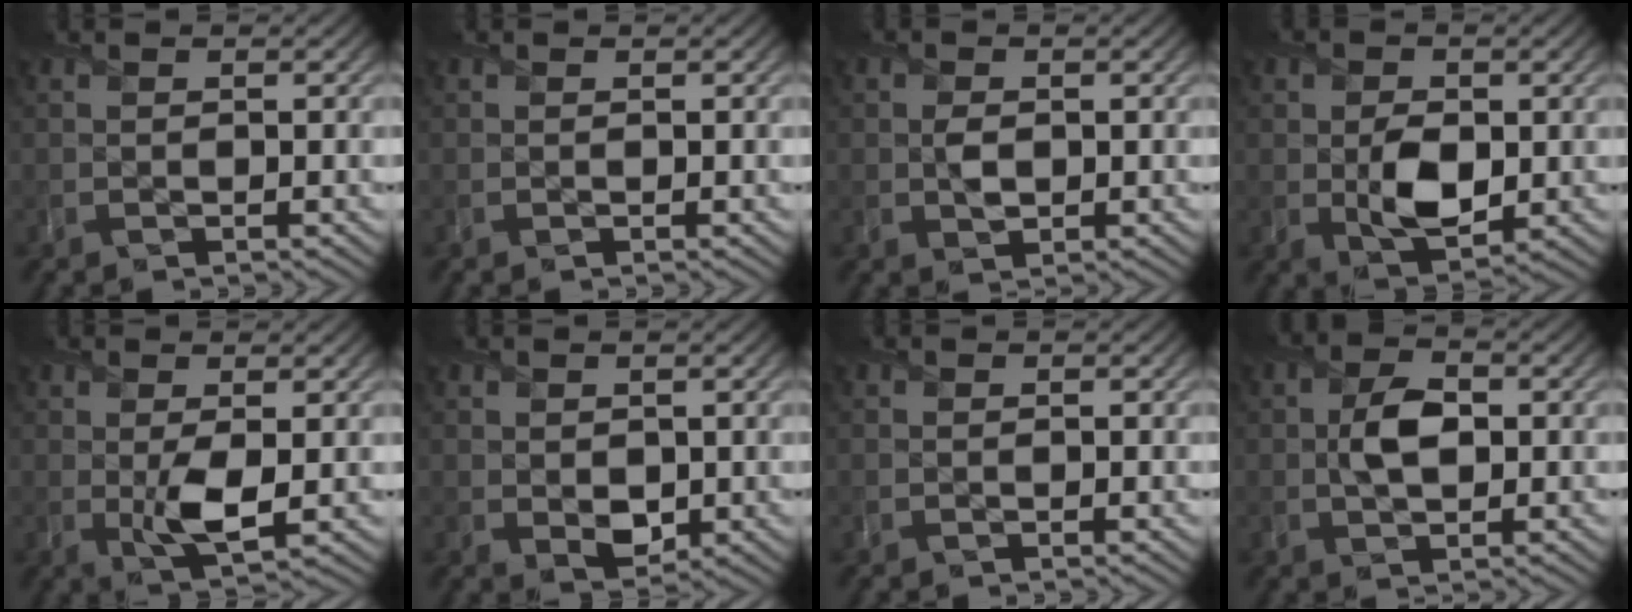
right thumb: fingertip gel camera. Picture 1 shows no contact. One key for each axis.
{"total": 0.0}
{"total": 2.1, "fx": 0.0, "fy": 1.6, "fz": 1.4, "tx": -0.030, "ty": -0.005, "tz": -0.002}
{"total": 5.7, "fx": -0.4, "fy": 3.9, "fz": 4.2, "tx": -0.082, "ty": -0.015, "tz": -0.005}
{"total": 4.3, "fx": -0.1, "fy": 1.9, "fz": 3.8, "tx": -0.081, "ty": -0.010, "tz": 0.000}
{"total": 2.8, "fx": 0.3, "fy": 2.2, "fz": 1.8, "tx": -0.039, "ty": -0.011, "tz": 0.008}
{"total": 0.0}
{"total": 4.6, "fx": 0.2, "fy": 2.9, "fz": 3.6, "tx": -0.078, "ty": -0.001, "tz": -0.001}